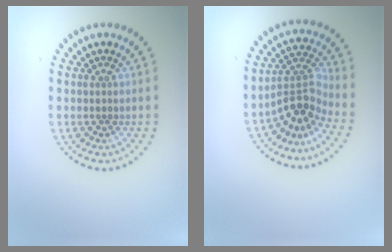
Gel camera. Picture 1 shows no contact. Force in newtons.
{"total": 3.8, "press": 2.6, "slide": 2.8}